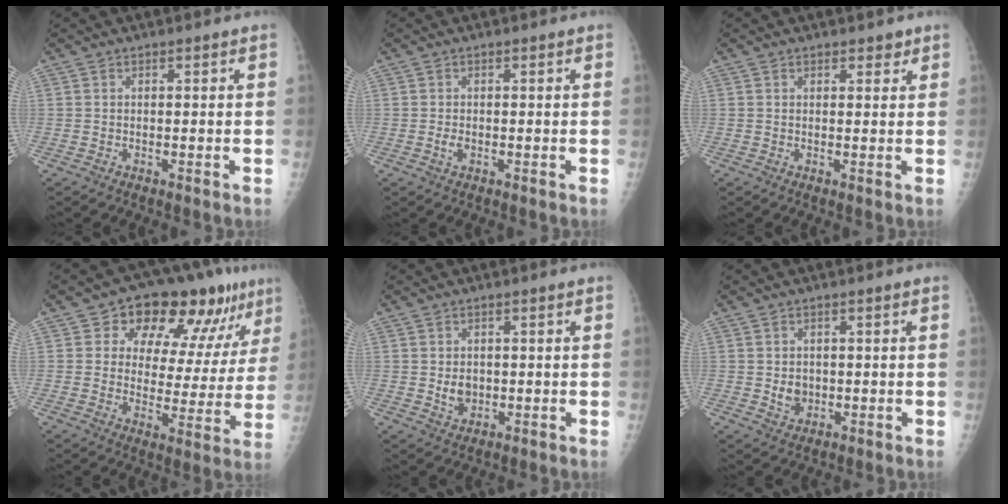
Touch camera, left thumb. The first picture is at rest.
{"total": 1.3, "force": [-0.2, 0.8, 0.9], "torque": [-0.018, -0.002, -0.003]}
{"total": 1.8, "force": [1.4, 1.0, 0.6], "torque": [0.010, -0.007, 0.014]}
{"total": 17.4, "force": [9.9, 8.9, 11.3], "torque": [-0.101, -0.021, 0.140]}
{"total": 3.2, "force": [0.0, 2.6, 2.0], "torque": [-0.021, -0.003, 0.009]}
{"total": 3.1, "force": [-0.1, 2.6, 1.7], "torque": [-0.014, 0.000, 0.007]}